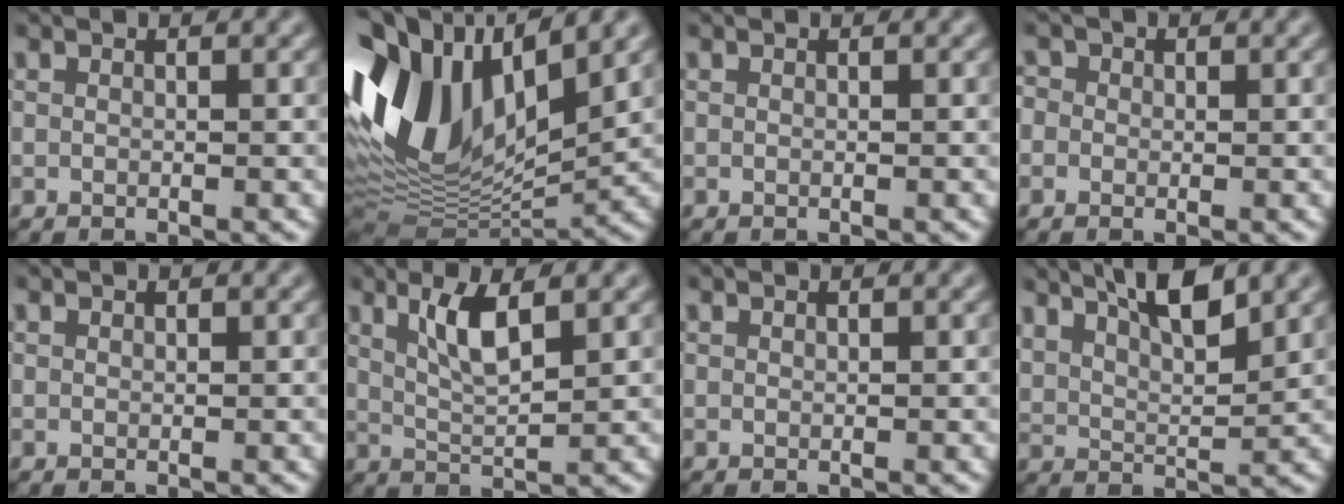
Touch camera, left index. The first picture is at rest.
{"total": 14.4, "force": [3.3, 7.8, 11.6], "torque": [-0.241, 0.013, 0.058]}
{"total": 0.0}
{"total": 1.2, "force": [0.0, 1.2, 0.3], "torque": [-0.001, 0.007, -0.013]}
{"total": 0.0}
{"total": 3.5, "force": [1.5, 0.9, 3.1], "torque": [-0.063, -0.004, 0.034]}
{"total": 0.0}
{"total": 6.0, "force": [4.1, 1.7, 4.0], "torque": [-0.068, 0.010, 0.070]}